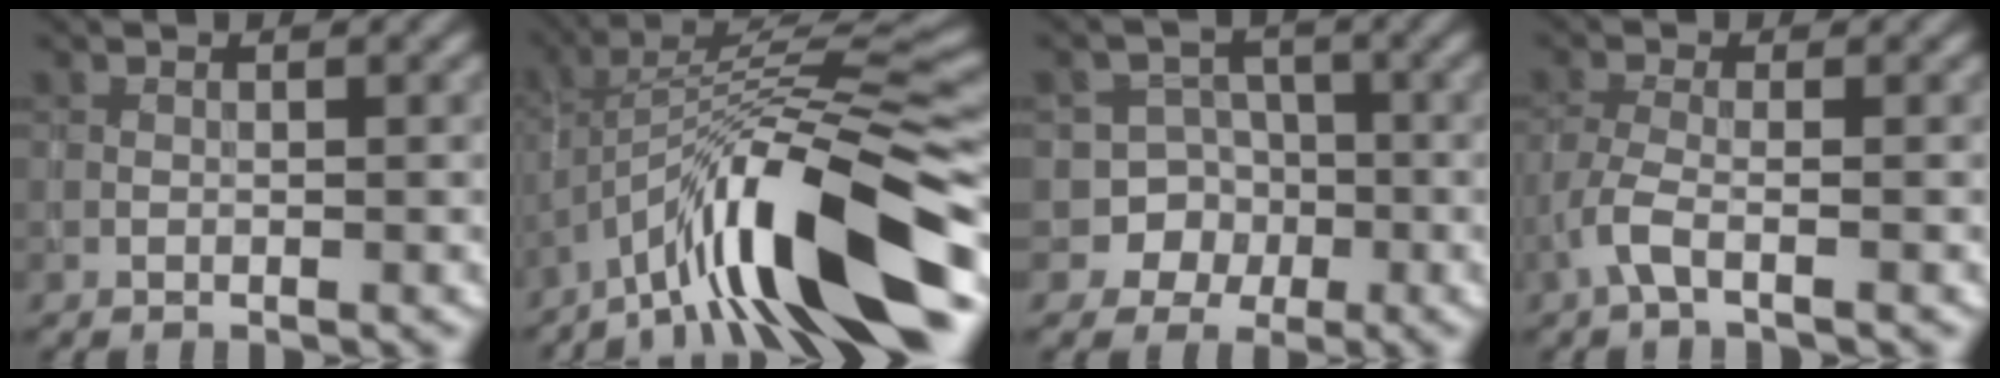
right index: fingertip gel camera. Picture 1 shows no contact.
{"total": 13.6, "force": [-6.3, 3.0, 11.6], "torque": [-0.190, 0.021, -0.099]}
{"total": 6.9, "force": [-2.6, 6.4, 0.2], "torque": [0.016, 0.002, -0.063]}
{"total": 2.4, "force": [-1.4, 0.5, 1.9], "torque": [-0.041, -0.001, -0.038]}